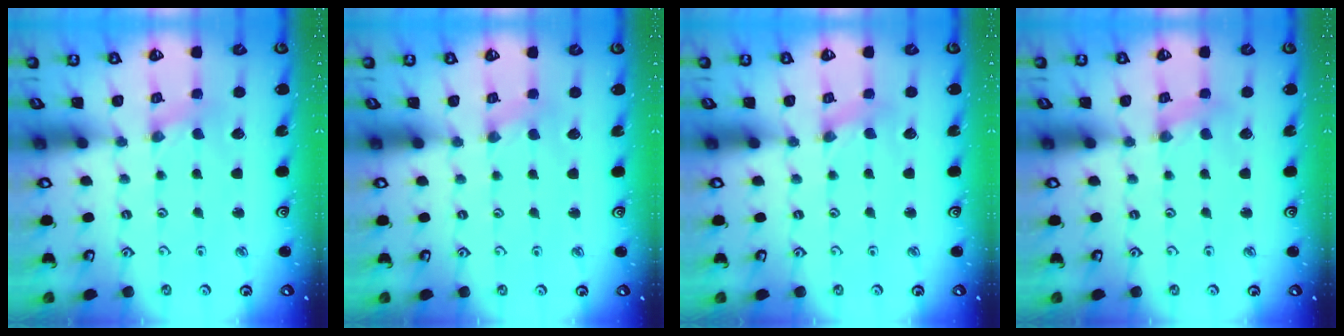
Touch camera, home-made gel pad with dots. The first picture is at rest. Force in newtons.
{"total": 0.0}
{"total": 0.0}
{"total": 1.6, "press": 1.6, "slide": 0.3}